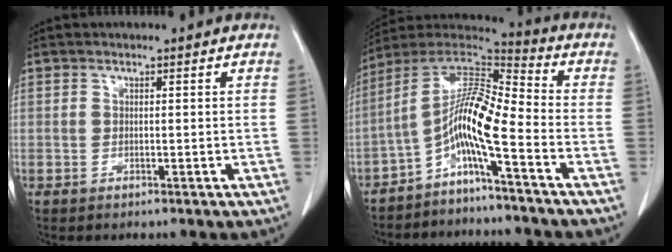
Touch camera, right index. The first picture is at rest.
{"total": 11.0, "force": [-5.0, 0.7, 9.8], "torque": [-0.189, 0.022, -0.098]}